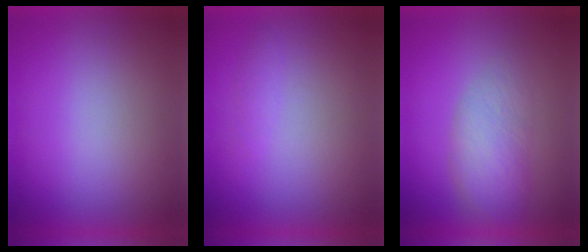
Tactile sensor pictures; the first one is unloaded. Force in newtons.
{"total": 1.3}
{"total": 4.4}